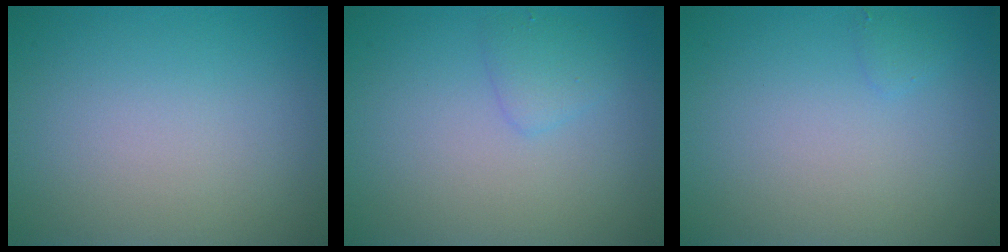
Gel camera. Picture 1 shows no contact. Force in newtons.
{"total": 1.4, "press": 1.4, "slide": 0.1}
{"total": 0.6, "press": 0.6, "slide": 0.0}